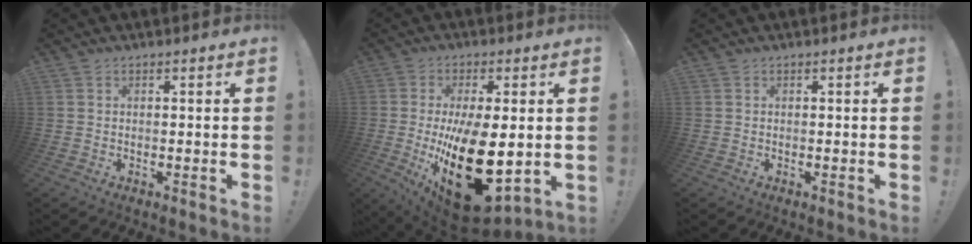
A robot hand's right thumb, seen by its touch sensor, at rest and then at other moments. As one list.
[{"total": 24.5, "force": [-2.8, 12.2, 21.1], "torque": [-0.346, -0.012, -0.015]}, {"total": 0.0}]